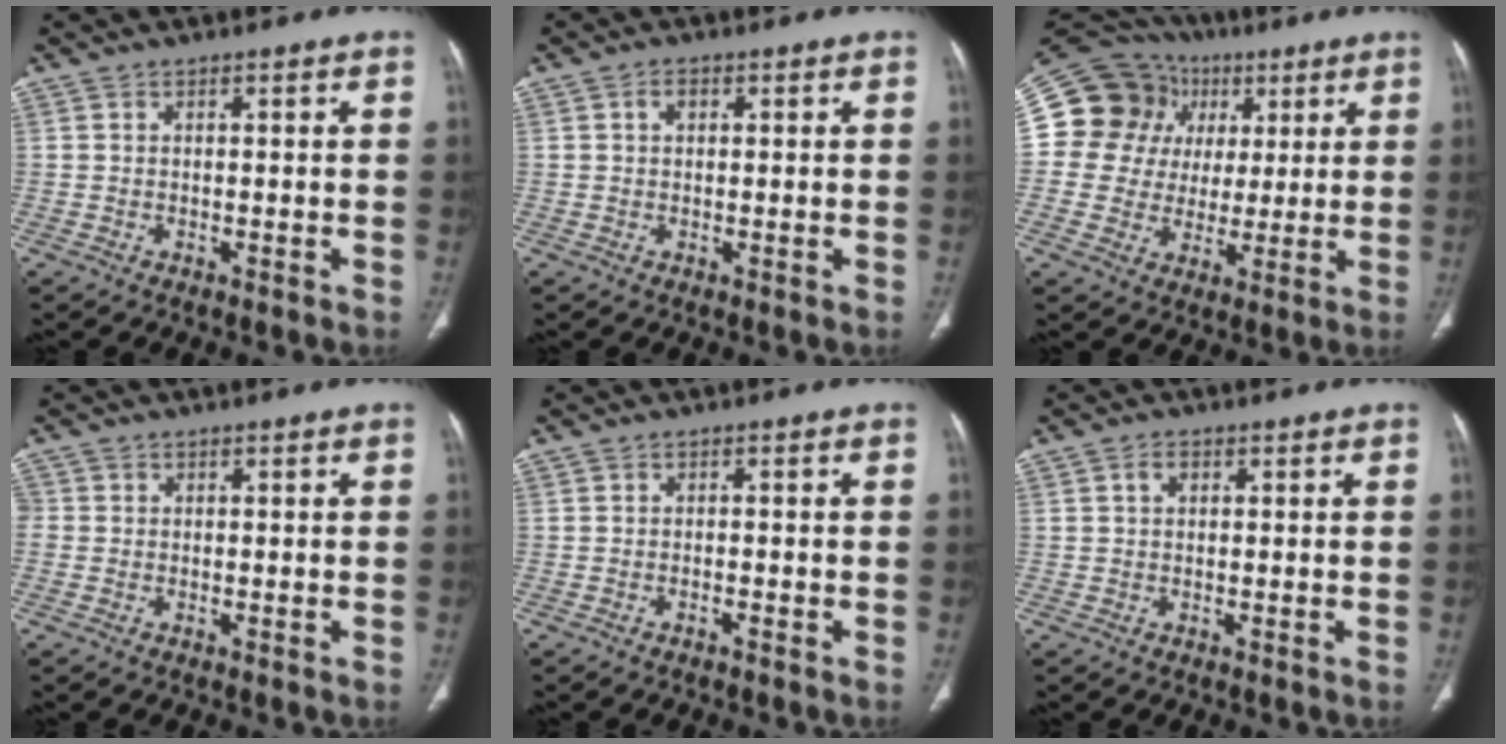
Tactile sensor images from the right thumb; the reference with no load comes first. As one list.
[{"total": 1.5, "force": [0.5, 1.0, 1.0], "torque": [-0.014, 0.005, 0.007]}, {"total": 17.4, "force": [4.3, 15.9, 5.6], "torque": [-0.070, 0.039, 0.080]}, {"total": 1.6, "force": [0.0, 1.5, 0.6], "torque": [-0.009, 0.006, -0.003]}, {"total": 0.8, "force": [-0.6, 0.1, 0.6], "torque": [-0.014, 0.008, -0.007]}, {"total": 1.6, "force": [0.5, 1.1, 1.0], "torque": [-0.016, 0.006, 0.008]}]